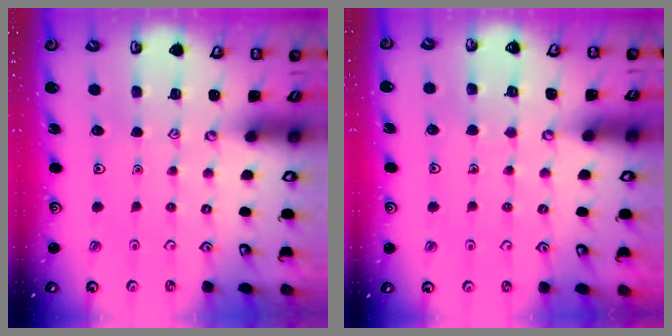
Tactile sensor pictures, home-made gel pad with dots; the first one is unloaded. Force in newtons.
{"total": 4.5, "press": 4.5, "slide": 0.2}